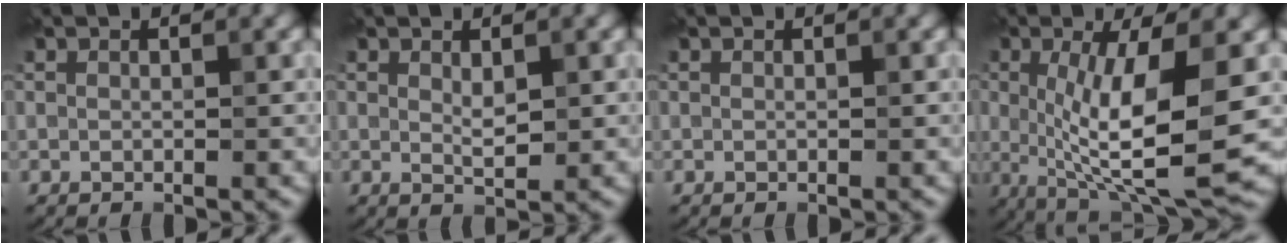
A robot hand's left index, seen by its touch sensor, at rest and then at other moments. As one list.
[{"total": 1.5, "force": [0.4, 0.6, 1.4], "torque": [-0.028, -0.004, 0.012]}, {"total": 0.0}, {"total": 9.7, "force": [-0.2, 2.8, 9.3], "torque": [-0.164, -0.018, 0.003]}]